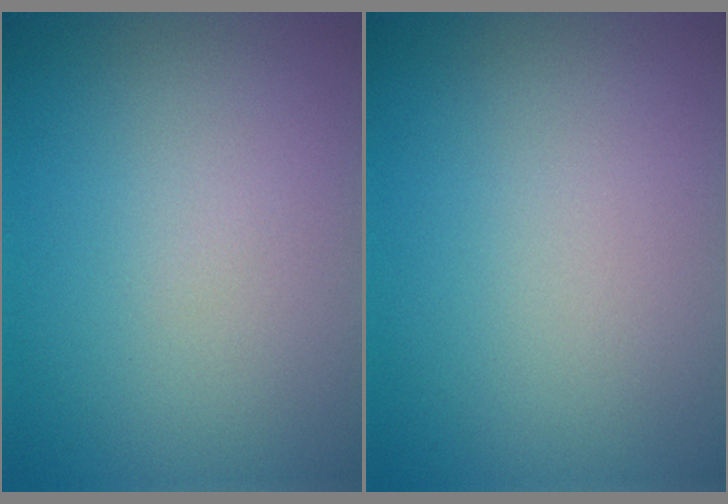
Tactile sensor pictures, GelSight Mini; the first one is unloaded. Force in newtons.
{"total": 0.0}